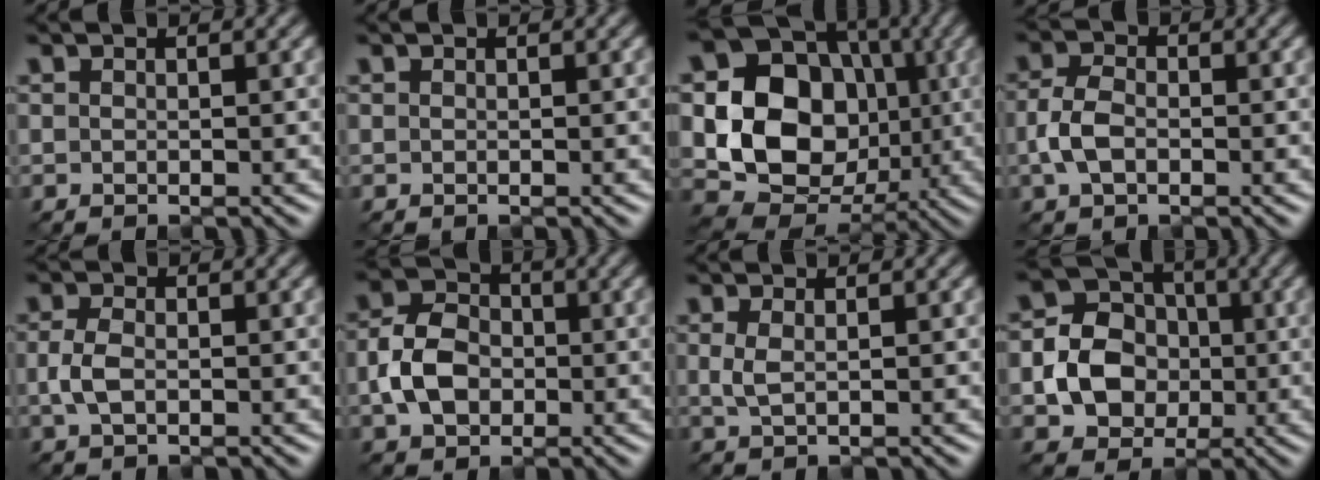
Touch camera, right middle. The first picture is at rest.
{"total": 0.0}
{"total": 12.3, "force": [-0.3, 10.3, 6.8], "torque": [-0.111, -0.006, -0.025]}
{"total": 2.8, "force": [-0.9, 1.8, 2.0], "torque": [-0.046, 0.000, -0.022]}
{"total": 2.0, "force": [-0.5, 1.2, 1.5], "torque": [-0.040, 0.000, -0.010]}
{"total": 4.8, "force": [-1.1, 3.7, 2.9], "torque": [-0.061, 0.004, -0.025]}
{"total": 1.1, "force": [0.0, 0.4, 1.0], "torque": [-0.027, -0.002, 0.003]}
{"total": 5.7, "force": [-1.3, 4.9, 2.8], "torque": [-0.041, 0.005, -0.033]}